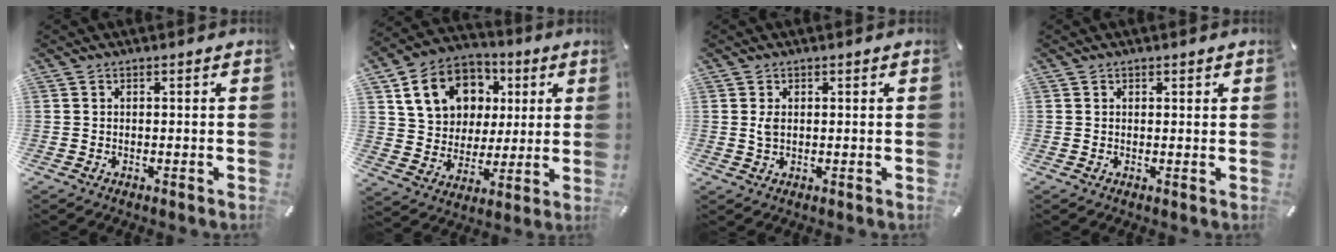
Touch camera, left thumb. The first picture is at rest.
{"total": 14.9, "force": [5.0, 12.7, 6.1], "torque": [-0.109, -0.002, 0.102]}
{"total": 2.1, "force": [0.5, 1.4, 1.5], "torque": [-0.026, 0.000, 0.006]}
{"total": 0.7, "force": [0.5, 0.5, 0.1], "torque": [0.006, -0.002, 0.007]}